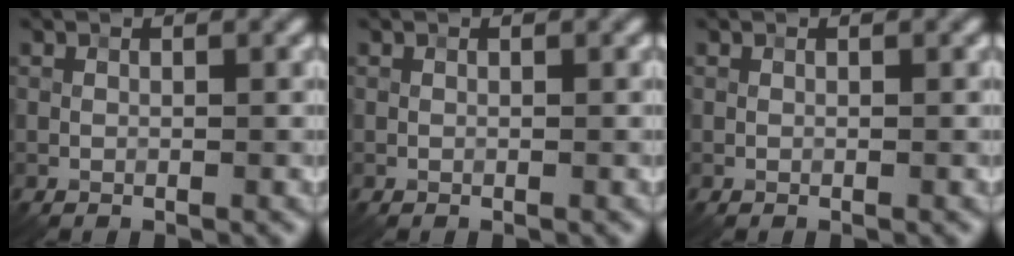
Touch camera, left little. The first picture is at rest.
{"total": 0.0}
{"total": 0.0}